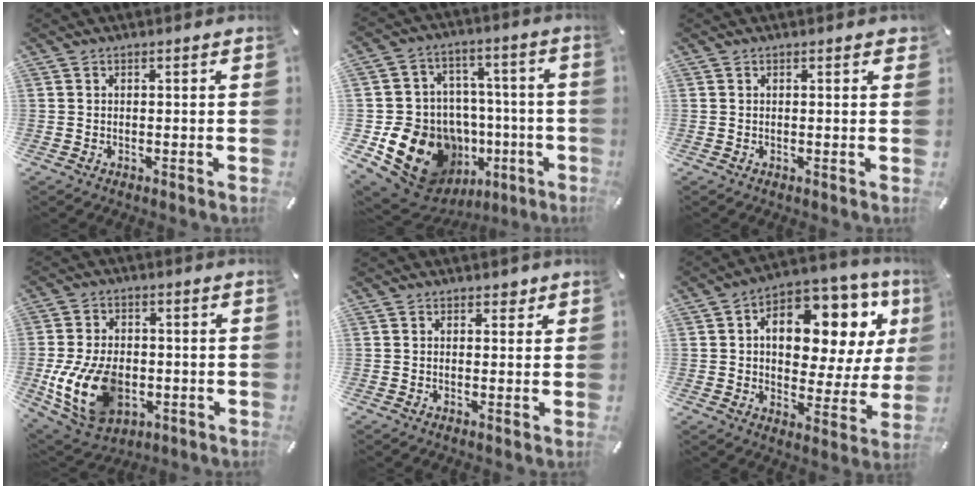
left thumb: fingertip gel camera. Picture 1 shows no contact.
{"total": 21.1, "force": [-7.5, 16.5, 10.8], "torque": [-0.179, 0.032, -0.092]}
{"total": 0.7, "force": [0.3, 0.3, 0.5], "torque": [-0.002, 0.000, 0.003]}
{"total": 15.6, "force": [-3.3, 10.7, 10.8], "torque": [-0.229, 0.003, -0.060]}
{"total": 1.6, "force": [1.0, 1.2, 0.6], "torque": [0.003, -0.003, 0.014]}
{"total": 15.3, "force": [6.0, 9.1, 10.7], "torque": [-0.158, -0.044, 0.100]}